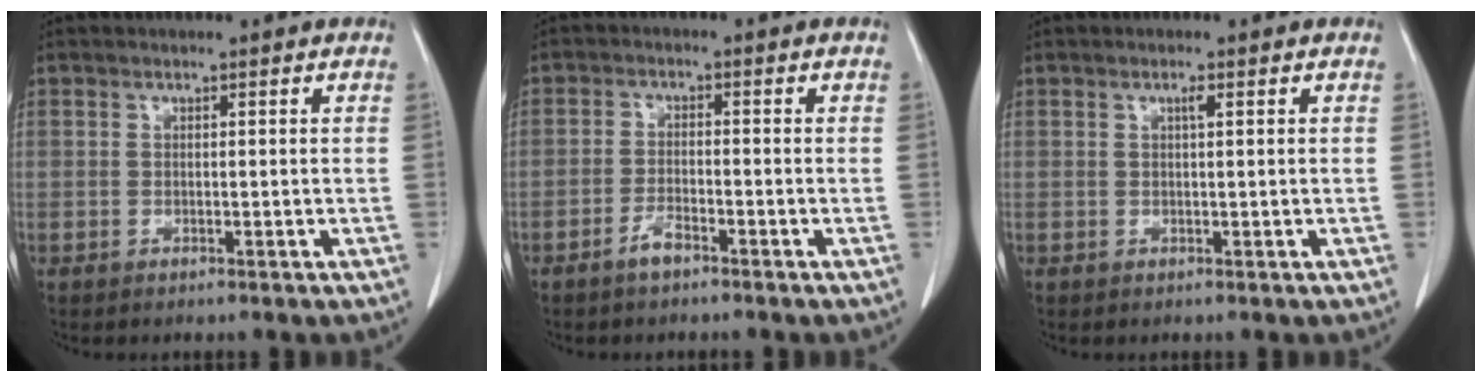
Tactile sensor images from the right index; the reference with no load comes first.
{"total": 2.7, "force": [-2.0, 0.6, 1.6], "torque": [-0.033, 0.001, -0.040]}
{"total": 0.9, "force": [0.4, 0.0, 0.8], "torque": [-0.016, 0.002, 0.007]}